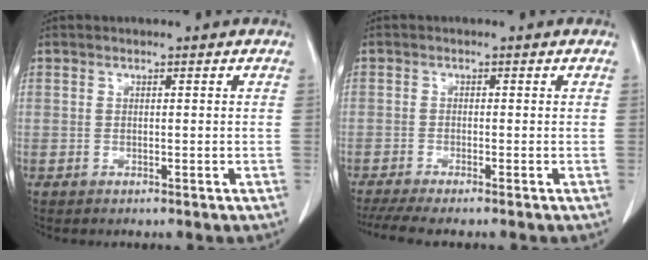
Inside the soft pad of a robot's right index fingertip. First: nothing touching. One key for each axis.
{"total": 5.5, "fx": -4.6, "fy": 0.1, "fz": 3.1, "tx": -0.045, "ty": -0.012, "tz": -0.077}